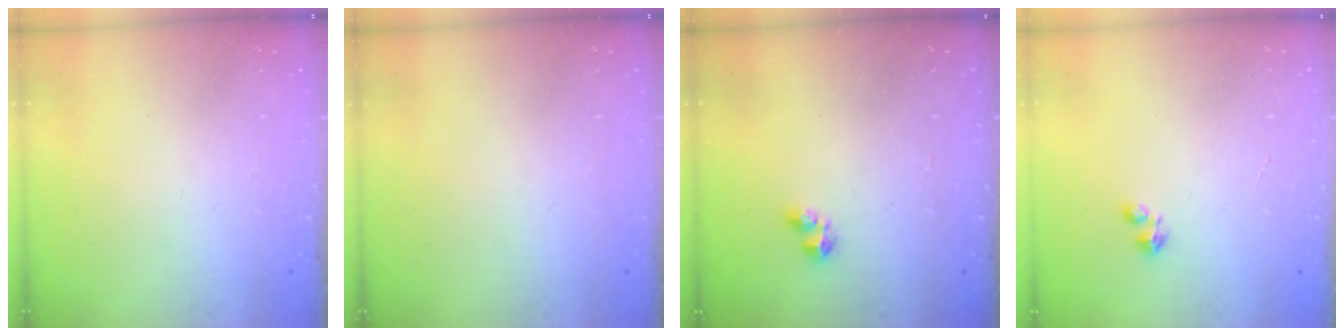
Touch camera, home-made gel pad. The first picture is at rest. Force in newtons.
{"total": 0.0}
{"total": 2.3, "press": 2.2, "slide": 0.6}
{"total": 1.8, "press": 1.8, "slide": 0.4}